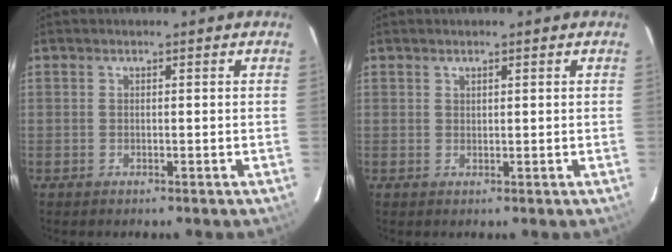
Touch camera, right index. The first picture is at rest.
{"total": 0.7, "force": [0.6, 0.3, 0.3], "torque": [-0.004, 0.002, 0.012]}